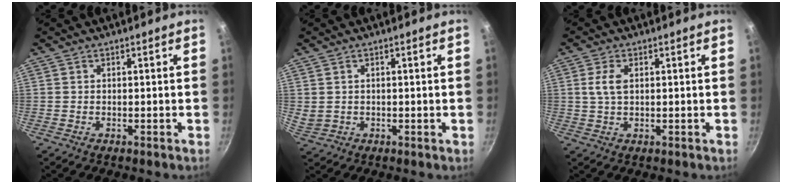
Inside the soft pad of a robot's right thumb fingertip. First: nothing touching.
{"total": 2.1, "force": [0.6, 1.6, 1.2], "torque": [-0.020, 0.001, 0.019]}
{"total": 4.0, "force": [0.9, 2.0, 3.4], "torque": [-0.071, 0.004, 0.018]}